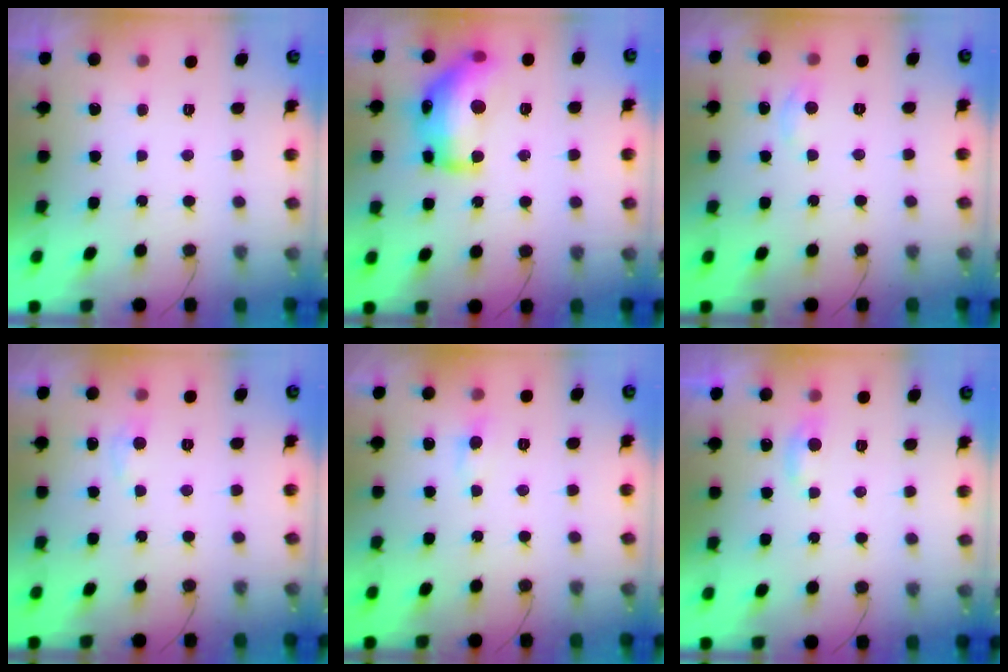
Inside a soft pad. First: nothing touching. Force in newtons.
{"total": 20.4, "press": 20.3, "slide": 1.2}
{"total": 3.4, "press": 3.4, "slide": 0.5}
{"total": 3.9, "press": 3.9, "slide": 0.5}
{"total": 4.9, "press": 4.9, "slide": 0.6}
{"total": 5.2, "press": 5.2, "slide": 0.8}